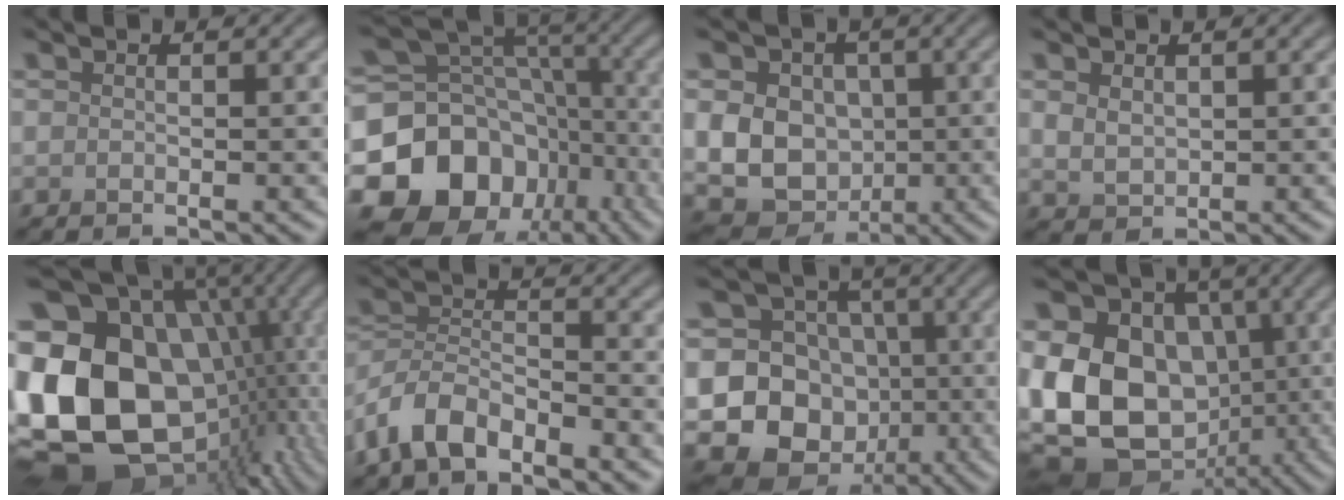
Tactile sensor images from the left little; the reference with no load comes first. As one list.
[{"total": 14.2, "force": [-6.0, 11.4, 6.2], "torque": [-0.127, 0.016, -0.112]}, {"total": 12.4, "force": [0.2, 11.0, 5.9], "torque": [-0.105, 0.012, -0.013]}, {"total": 1.9, "force": [0.7, 1.3, 1.2], "torque": [-0.027, -0.003, 0.019]}, {"total": 21.7, "force": [-1.4, 16.7, 13.9], "torque": [-0.308, -0.018, 0.000]}, {"total": 5.5, "force": [-4.3, 2.2, 2.6], "torque": [-0.045, 0.001, -0.092]}, {"total": 19.0, "force": [-4.7, 17.5, 5.7], "torque": [-0.151, -0.015, -0.098]}, {"total": 16.7, "force": [-1.4, 12.9, 10.4], "torque": [-0.202, 0.008, -0.034]}]